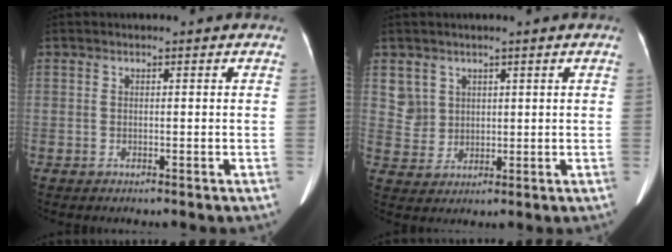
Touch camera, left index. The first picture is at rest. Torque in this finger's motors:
{"motor_torque": [0.39, -0.23, 0.17, 0.00]}